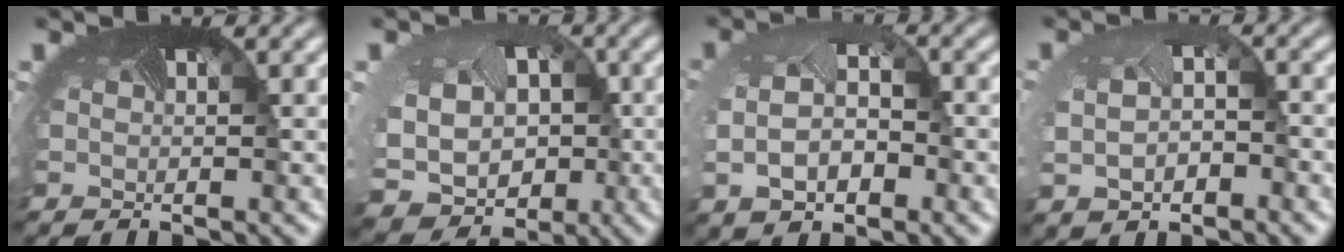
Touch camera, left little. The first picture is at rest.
{"total": 9.8, "force": [-1.4, 8.3, 5.1], "torque": [-0.116, -0.036, -0.014]}
{"total": 6.0, "force": [-0.2, 3.6, 4.7], "torque": [-0.108, -0.007, 0.003]}
{"total": 4.6, "force": [-0.4, 3.1, 3.4], "torque": [-0.080, -0.010, 0.012]}